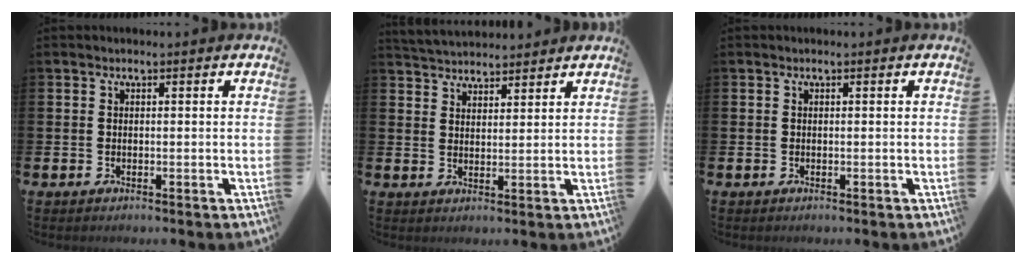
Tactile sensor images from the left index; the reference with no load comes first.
{"total": 3.9, "force": [3.8, 0.8, -0.4], "torque": [-0.009, -0.017, 0.070]}
{"total": 0.0}